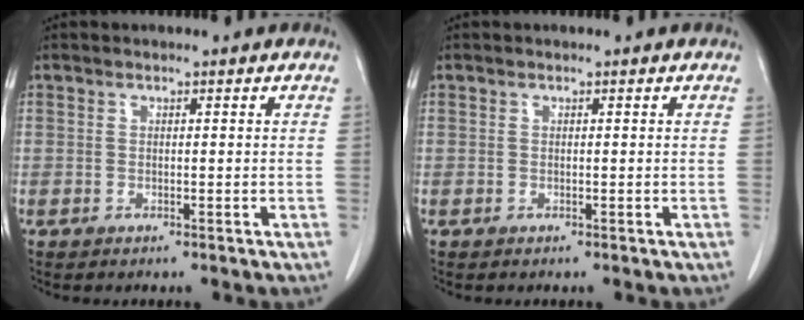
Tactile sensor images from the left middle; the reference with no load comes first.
{"total": 0.0}